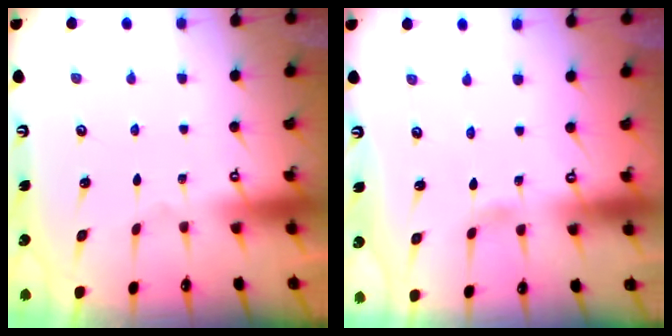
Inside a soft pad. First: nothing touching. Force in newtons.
{"total": 1.6, "press": 1.6, "slide": 0.2}